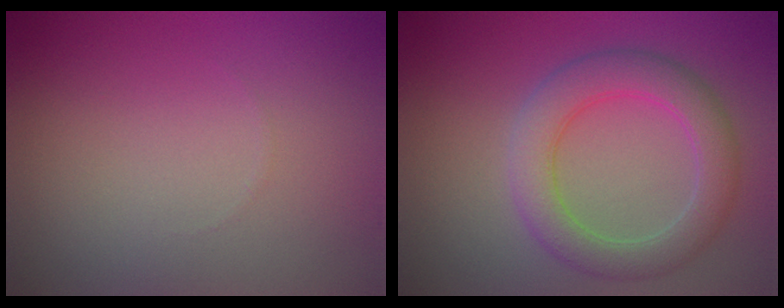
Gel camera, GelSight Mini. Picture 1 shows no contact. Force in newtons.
{"total": 4.9, "press": 4.9, "slide": 0.3}